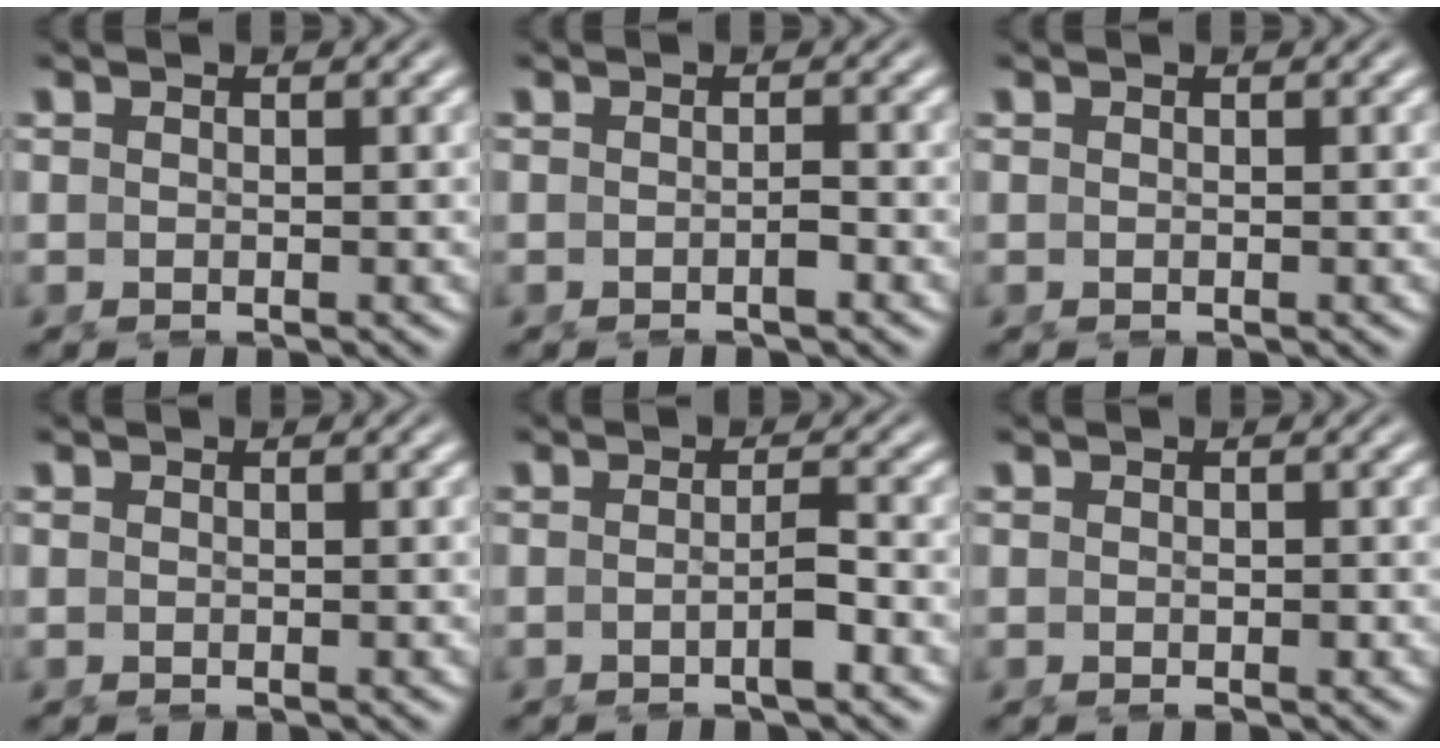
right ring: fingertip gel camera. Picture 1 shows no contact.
{"total": 0.8, "force": [-0.7, -0.1, 0.4], "torque": [-0.005, 0.002, -0.012]}
{"total": 0.0}
{"total": 0.0}
{"total": 2.0, "force": [-1.1, -0.4, 1.6], "torque": [-0.019, 0.002, -0.021]}
{"total": 0.6, "force": [-0.3, 0.3, 0.5], "torque": [-0.010, -0.006, -0.001]}